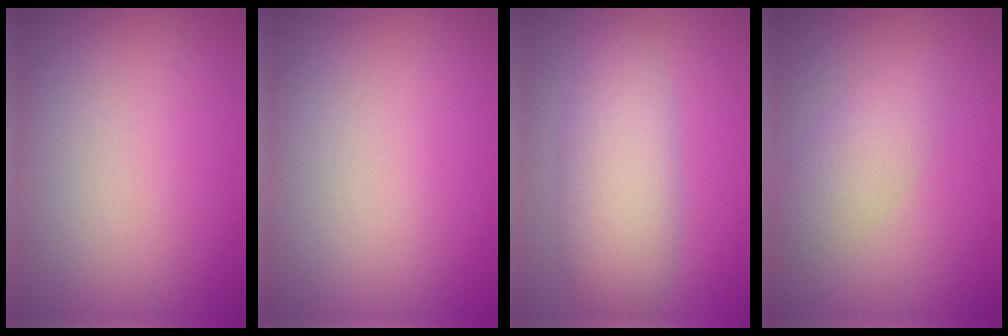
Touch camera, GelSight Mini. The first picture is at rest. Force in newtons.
{"total": 0.0}
{"total": 5.2, "press": 5.2, "slide": 0.1}
{"total": 2.9, "press": 2.9, "slide": 0.1}